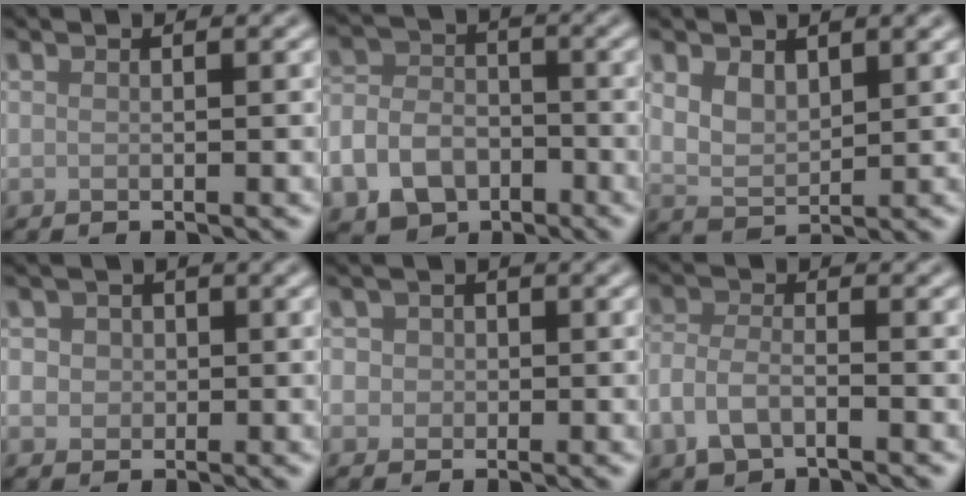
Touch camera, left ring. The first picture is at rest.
{"total": 8.5, "force": [-4.6, 6.3, 3.5], "torque": [-0.061, -0.030, -0.084]}
{"total": 2.8, "force": [1.2, 1.7, 2.0], "torque": [-0.043, -0.004, 0.028]}
{"total": 3.4, "force": [0.4, 3.1, 1.4], "torque": [-0.007, 0.017, -0.014]}
{"total": 2.9, "force": [0.4, 2.6, 1.1], "torque": [0.001, 0.013, -0.016]}
{"total": 3.2, "force": [-1.9, 1.5, 2.0], "torque": [-0.042, 0.002, -0.047]}